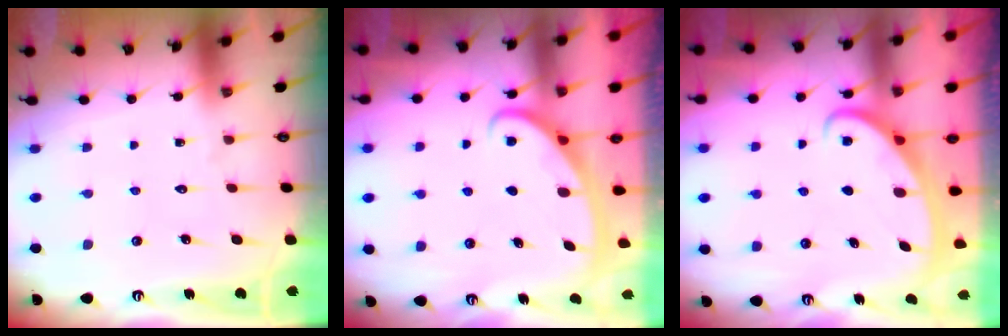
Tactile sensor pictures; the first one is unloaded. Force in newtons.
{"total": 2.8, "press": 2.8, "slide": 0.4}
{"total": 2.5, "press": 2.5, "slide": 0.4}